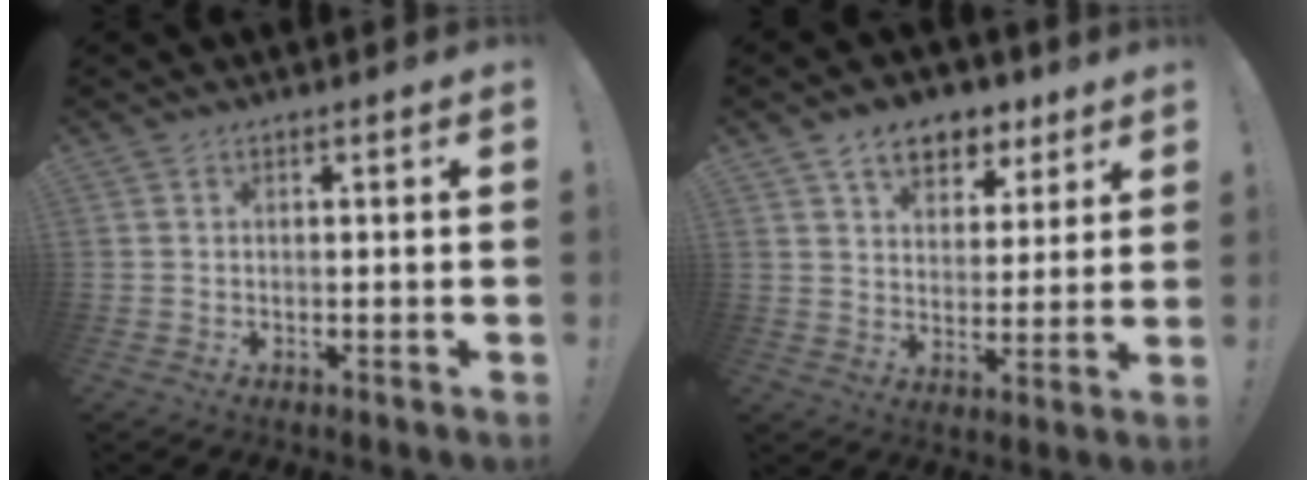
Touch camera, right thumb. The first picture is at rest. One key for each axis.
{"total": 10.2, "fx": 6.4, "fy": 6.5, "fz": 4.6, "tx": -0.062, "ty": -0.034, "tz": 0.120}